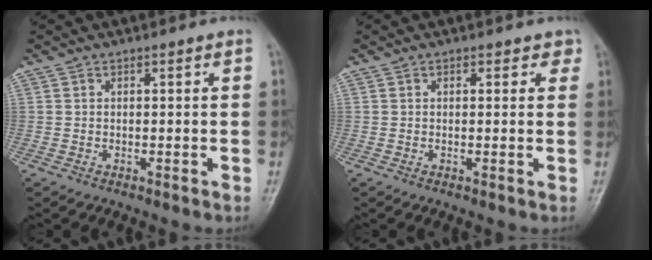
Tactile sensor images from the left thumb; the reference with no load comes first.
{"total": 2.0, "force": [1.1, 1.4, 0.9], "torque": [0.010, -0.001, 0.007]}